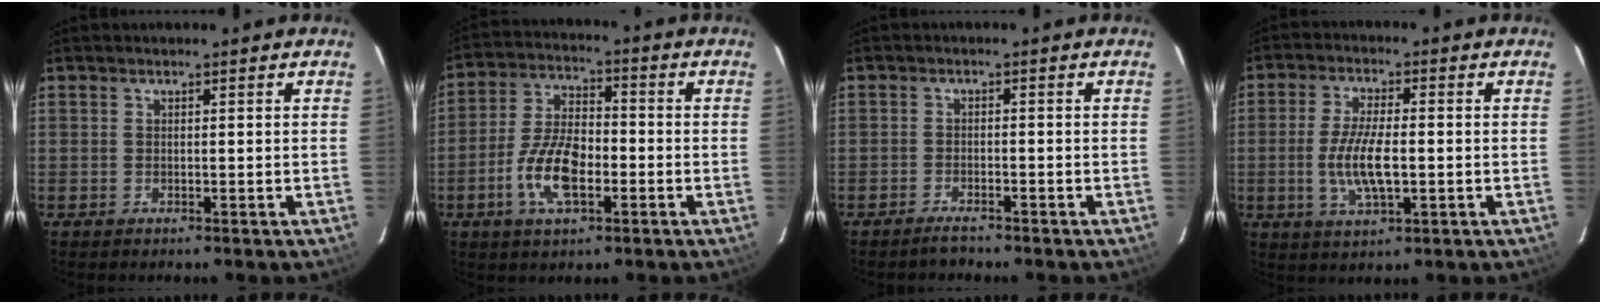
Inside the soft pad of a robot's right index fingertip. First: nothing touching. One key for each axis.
{"total": 10.9, "fx": -3.8, "fy": 5.1, "fz": 8.9, "tx": -0.185, "ty": 0.004, "tz": -0.070}
{"total": 2.5, "fx": -2.2, "fy": 0.6, "fz": 0.9, "tx": -0.027, "ty": 0.000, "tz": -0.040}
{"total": 8.8, "fx": -1.3, "fy": 2.9, "fz": 8.2, "tx": -0.166, "ty": -0.006, "tz": -0.025}